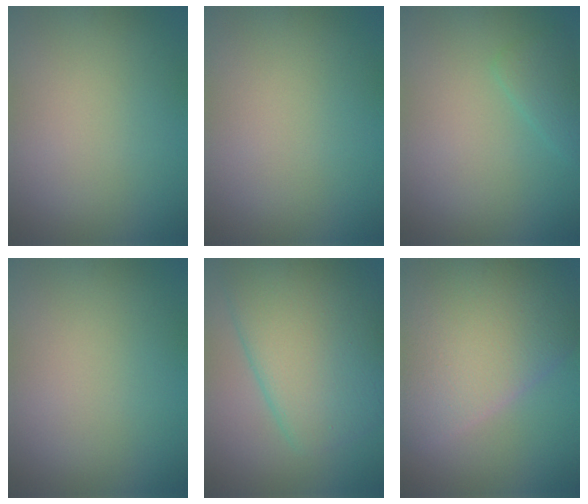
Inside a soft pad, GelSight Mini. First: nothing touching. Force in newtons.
{"total": 0.0}
{"total": 1.7, "press": 1.7, "slide": 0.0}
{"total": 0.0}
{"total": 10.2, "press": 10.2, "slide": 0.4}
{"total": 11.3, "press": 11.3, "slide": 0.6}